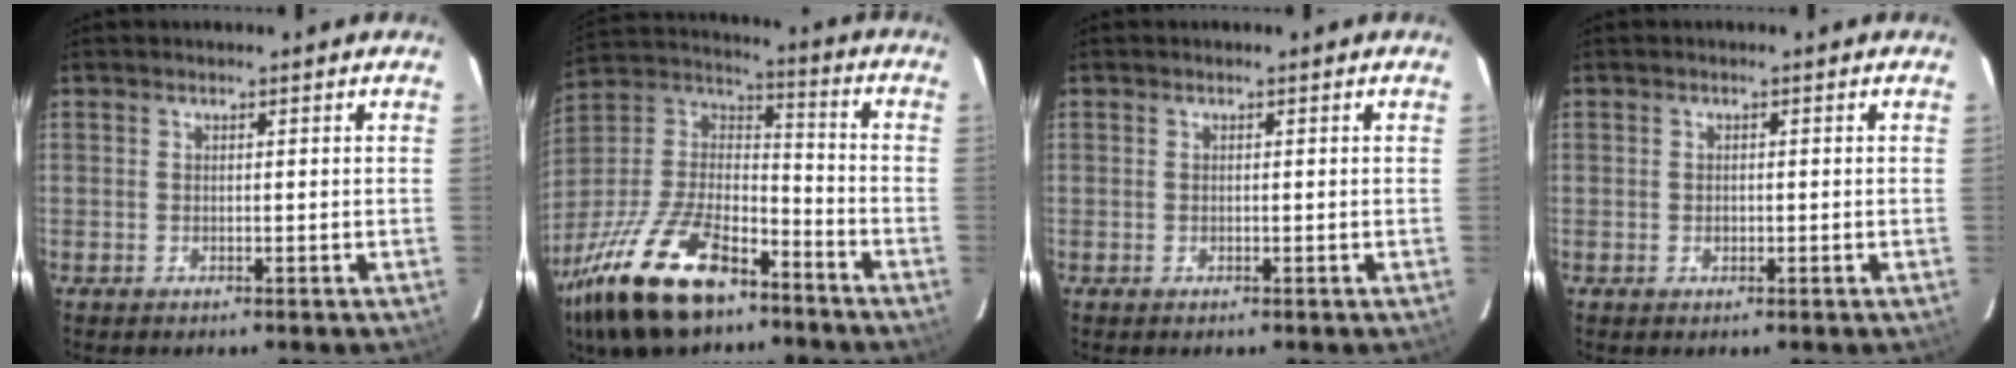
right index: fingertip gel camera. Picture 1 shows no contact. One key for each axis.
{"total": 26.1, "fx": -16.7, "fy": 11.7, "fz": 16.3, "tx": -0.343, "ty": -0.018, "tz": -0.285}
{"total": 0.0}
{"total": 1.0, "fx": -0.2, "fy": 0.9, "fz": 0.3, "tx": -0.002, "ty": 0.000, "tz": -0.002}